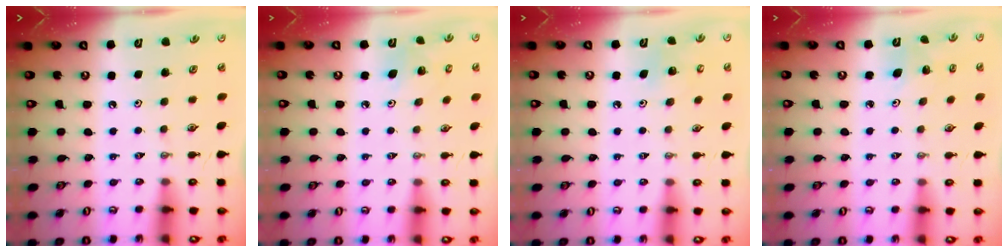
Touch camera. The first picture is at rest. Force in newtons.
{"total": 5.9, "press": 5.6, "slide": 1.6}
{"total": 6.6, "press": 6.6, "slide": 0.4}
{"total": 4.7, "press": 4.3, "slide": 1.9}